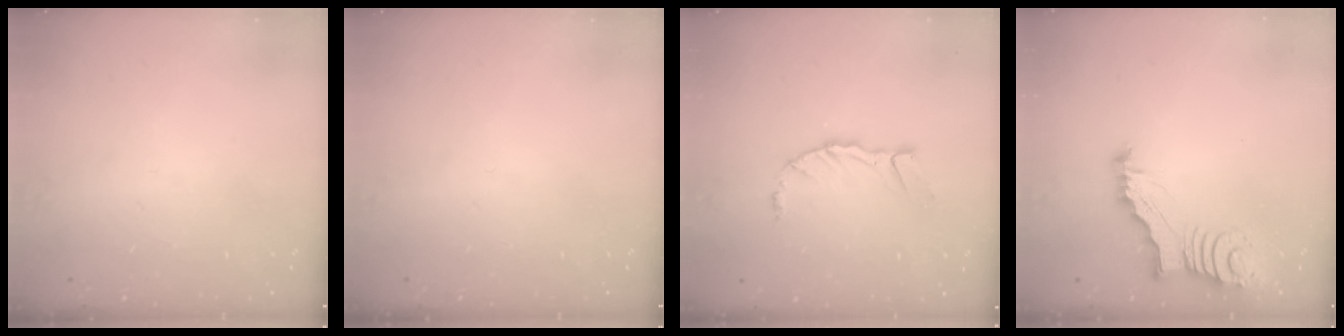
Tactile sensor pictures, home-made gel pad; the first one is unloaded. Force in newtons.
{"total": 0.0}
{"total": 7.9, "press": 7.9, "slide": 0.9}
{"total": 4.4, "press": 4.3, "slide": 0.4}